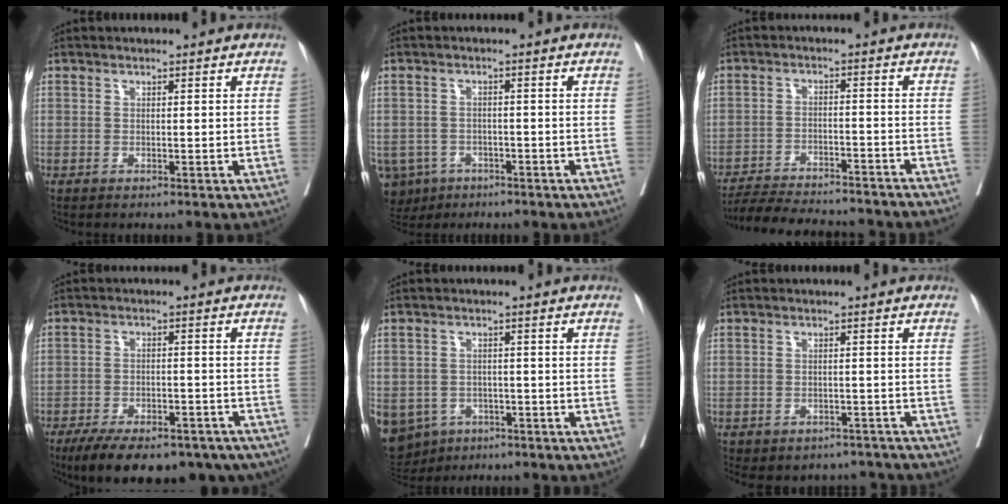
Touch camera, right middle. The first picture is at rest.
{"total": 8.1, "force": [-4.6, 6.3, 2.0], "torque": [-0.054, -0.001, -0.068]}
{"total": 16.8, "force": [-15.5, 1.8, 6.3], "torque": [-0.109, -0.015, -0.218]}
{"total": 18.8, "force": [-14.0, 7.8, 9.9], "torque": [-0.149, -0.004, -0.187]}
{"total": 12.4, "force": [-6.5, 9.9, 3.9], "torque": [-0.117, -0.004, -0.084]}
{"total": 8.2, "force": [-7.0, 4.2, 1.1], "torque": [-0.011, 0.012, -0.081]}